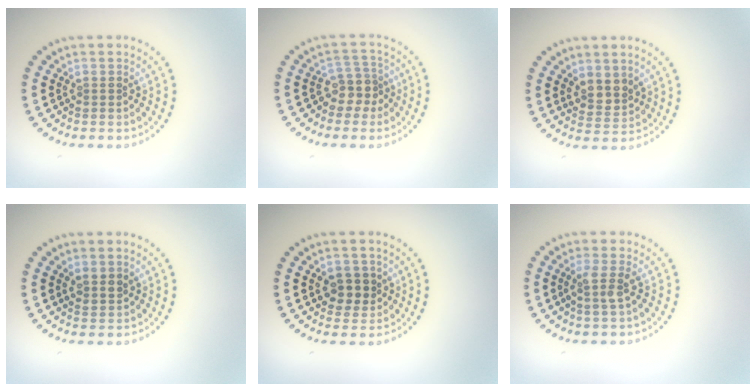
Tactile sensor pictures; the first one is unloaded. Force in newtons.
{"total": 2.6, "press": 2.2, "slide": 1.5}
{"total": 2.1, "press": 1.8, "slide": 1.1}
{"total": 1.3, "press": 1.1, "slide": 0.7}
{"total": 2.4, "press": 2.3, "slide": 0.7}
{"total": 1.8, "press": 1.3, "slide": 1.2}